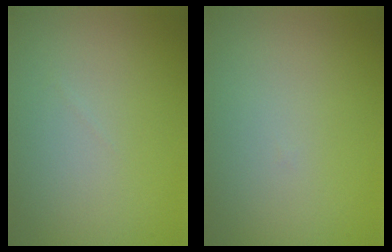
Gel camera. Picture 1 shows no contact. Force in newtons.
{"total": 0.0}